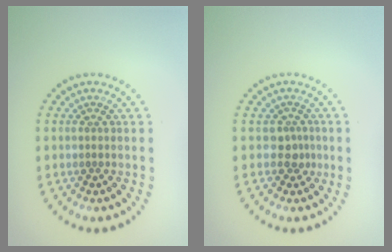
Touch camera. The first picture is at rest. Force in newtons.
{"total": 1.6, "press": 1.2, "slide": 1.1}